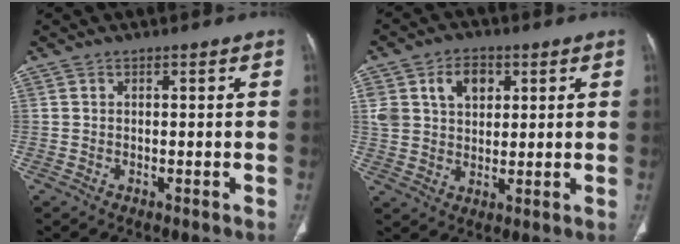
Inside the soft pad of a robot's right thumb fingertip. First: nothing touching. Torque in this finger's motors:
{"motor_torque": [0.67, 0.64, 0.88, 0.63, 0.06]}